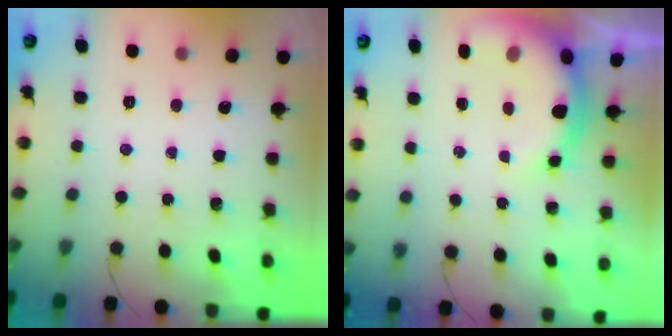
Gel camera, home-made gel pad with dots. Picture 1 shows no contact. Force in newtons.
{"total": 9.1, "press": 8.9, "slide": 1.7}